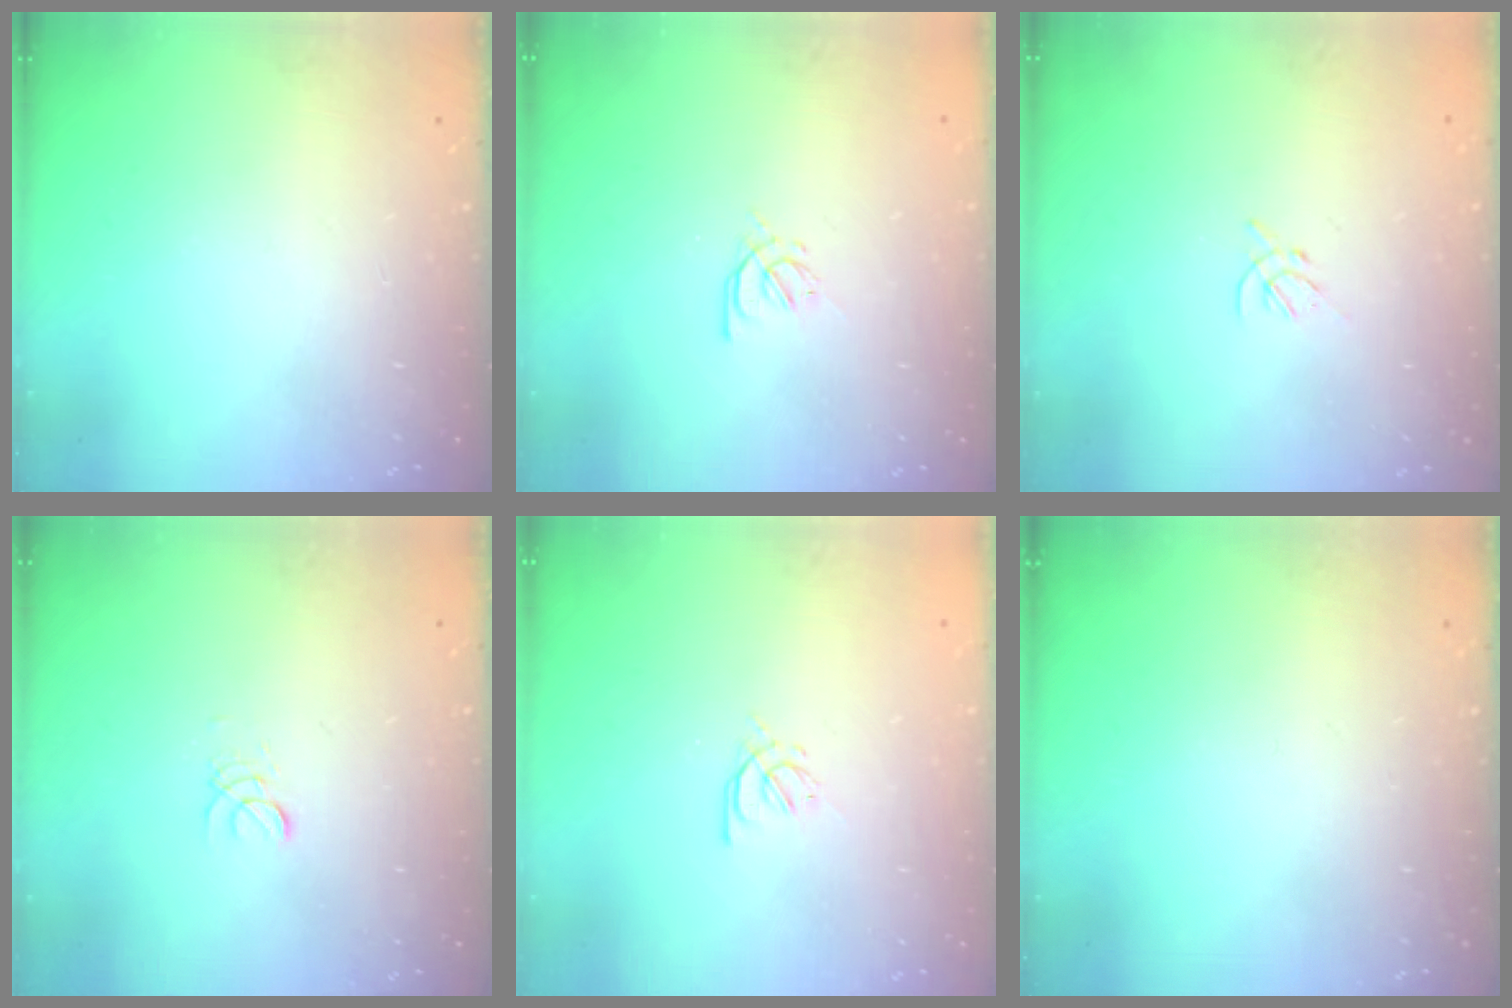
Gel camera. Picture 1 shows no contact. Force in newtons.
{"total": 2.9, "press": 2.8, "slide": 0.8}
{"total": 1.2, "press": 1.1, "slide": 0.5}
{"total": 2.0, "press": 2.0, "slide": 0.2}
{"total": 2.9, "press": 2.8, "slide": 0.8}
{"total": 0.0}